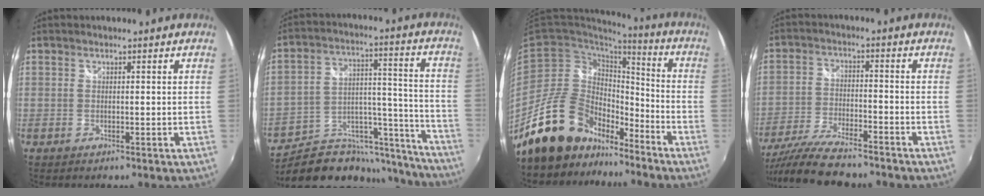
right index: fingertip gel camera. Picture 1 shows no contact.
{"total": 20.8, "force": [-16.1, 10.5, 8.0], "torque": [-0.122, 0.056, -0.198]}
{"total": 18.9, "force": [-14.1, 9.9, 7.8], "torque": [-0.149, 0.027, -0.232]}
{"total": 14.1, "force": [-12.2, 2.6, 6.7], "torque": [-0.151, -0.030, -0.218]}